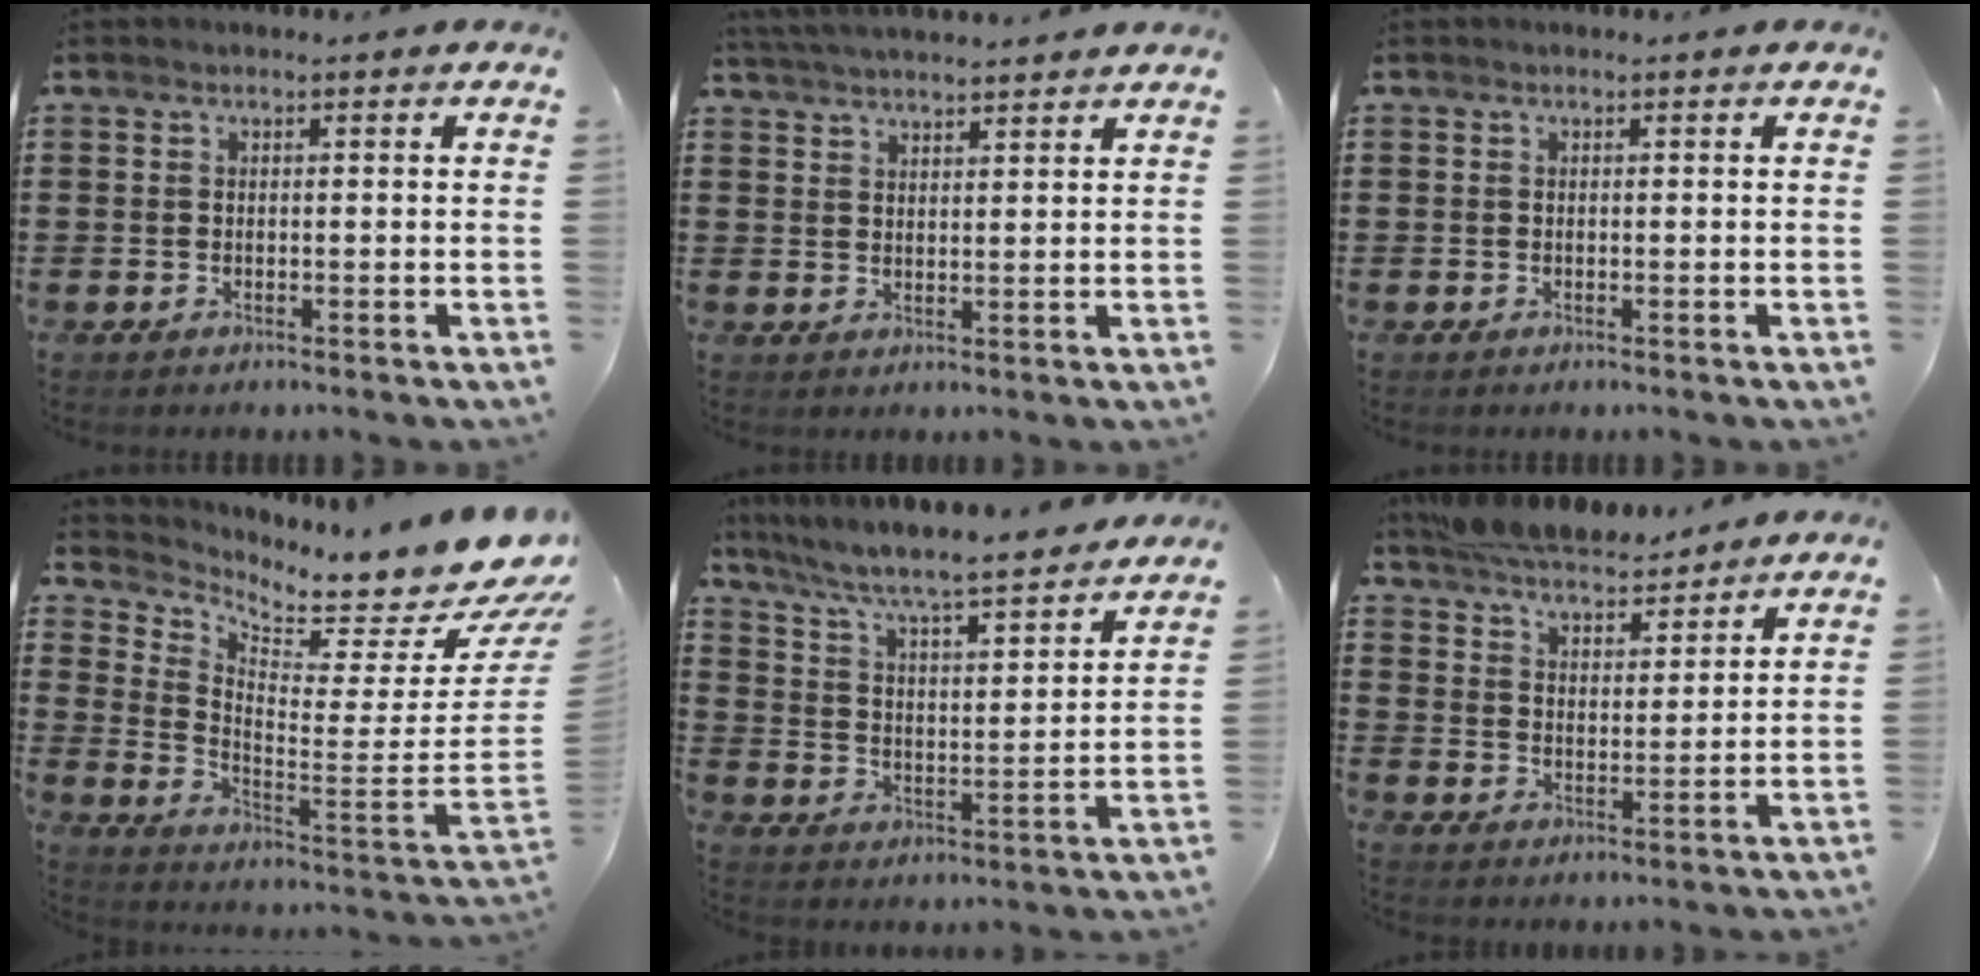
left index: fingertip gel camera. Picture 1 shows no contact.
{"total": 3.4, "force": [3.3, -0.2, 0.6], "torque": [-0.021, -0.006, 0.062]}
{"total": 0.0}
{"total": 6.5, "force": [5.8, 0.7, 2.9], "torque": [-0.067, -0.075, 0.089]}
{"total": 6.0, "force": [5.5, 0.0, 2.5], "torque": [-0.073, -0.046, 0.085]}
{"total": 6.8, "force": [6.5, 1.2, 1.5], "torque": [-0.055, -0.019, 0.122]}